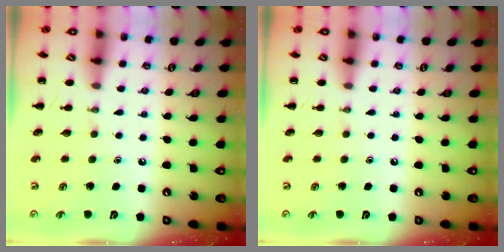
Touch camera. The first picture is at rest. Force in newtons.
{"total": 0.0}